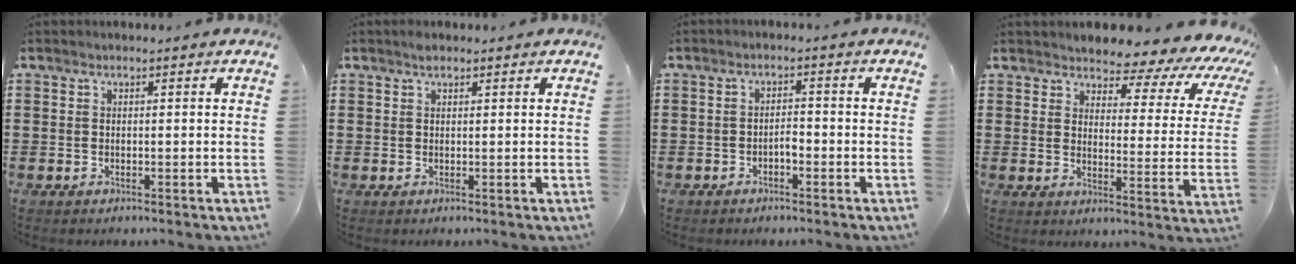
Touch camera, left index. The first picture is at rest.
{"total": 1.2, "force": [0.8, 0.5, 0.6], "torque": [-0.015, 0.003, 0.015]}
{"total": 1.9, "force": [-1.1, 0.6, 1.5], "torque": [-0.032, 0.005, -0.022]}
{"total": 4.4, "force": [3.9, 1.5, 1.3], "torque": [-0.037, -0.034, 0.059]}